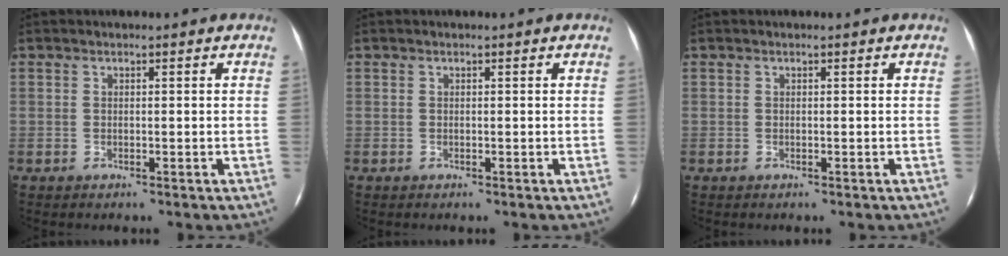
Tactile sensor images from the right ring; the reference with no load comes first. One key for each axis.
{"total": 0.0}
{"total": 0.0}